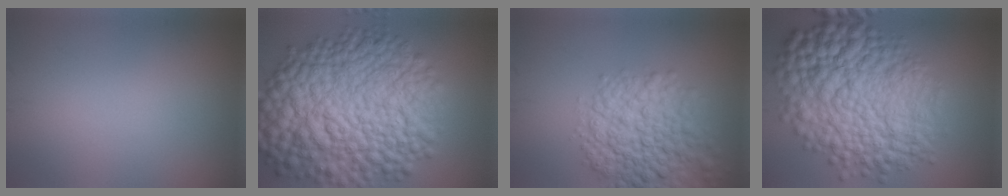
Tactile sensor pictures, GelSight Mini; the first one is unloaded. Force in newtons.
{"total": 16.7, "press": 16.7, "slide": 0.4}
{"total": 8.3, "press": 8.3, "slide": 0.3}
{"total": 14.0, "press": 14.0, "slide": 0.2}